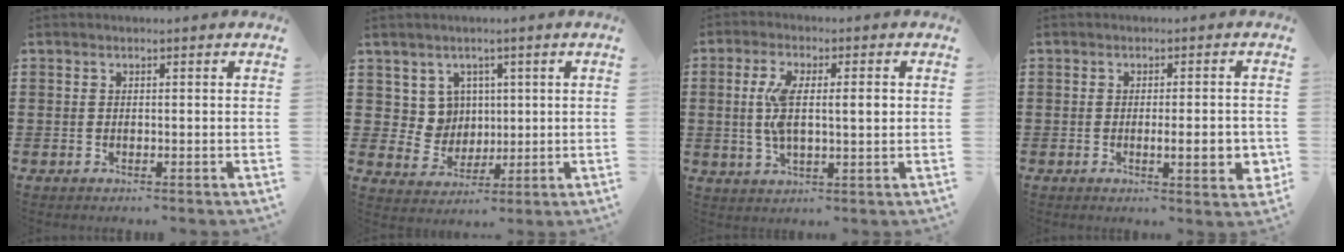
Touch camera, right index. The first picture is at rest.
{"total": 5.7, "force": [1.9, 5.2, 1.5], "torque": [-0.046, 0.008, 0.037]}
{"total": 6.9, "force": [0.8, 2.3, 6.5], "torque": [-0.132, 0.004, 0.009]}
{"total": 4.9, "force": [-0.9, 1.0, 4.7], "torque": [-0.060, -0.008, -0.017]}